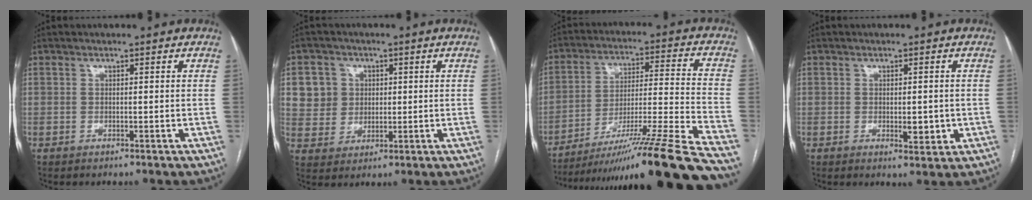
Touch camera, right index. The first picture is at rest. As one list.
[{"total": 7.2, "force": [2.0, 6.8, 1.2], "torque": [-0.025, 0.019, 0.043]}, {"total": 25.7, "force": [-21.3, -2.7, 14.2], "torque": [-0.165, -0.032, -0.336]}, {"total": 3.3, "force": [-0.5, 1.4, 2.9], "torque": [-0.040, -0.004, -0.002]}]